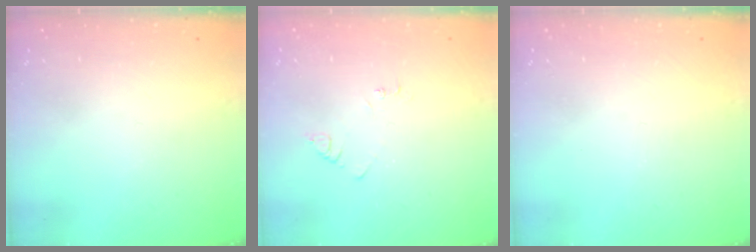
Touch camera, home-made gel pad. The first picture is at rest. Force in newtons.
{"total": 3.0, "press": 3.0, "slide": 0.4}
{"total": 0.0}